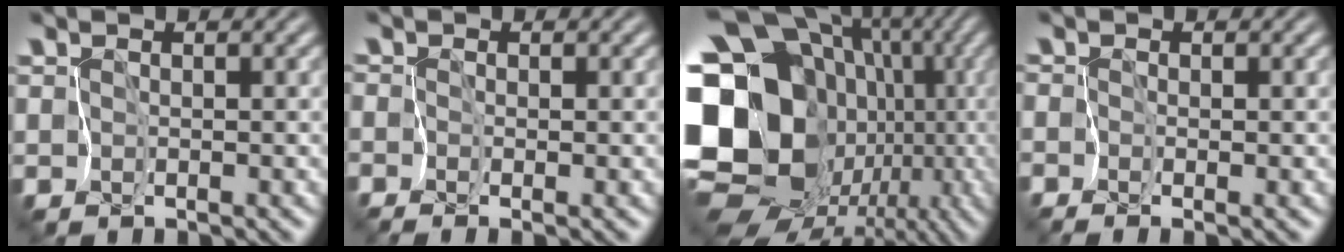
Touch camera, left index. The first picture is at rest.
{"total": 0.0}
{"total": 18.7, "force": [-0.4, 15.2, 11.0], "torque": [-0.205, 0.006, 0.013]}
{"total": 0.0}